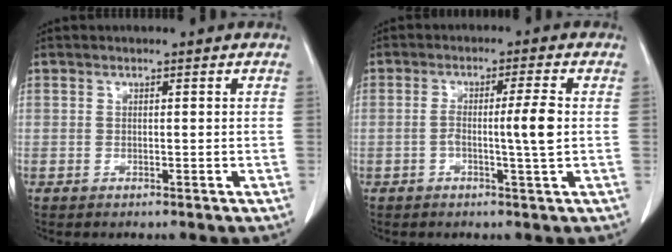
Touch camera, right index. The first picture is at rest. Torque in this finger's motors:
{"motor_torque": [0.21, 0.00, 0.15, 0.04]}